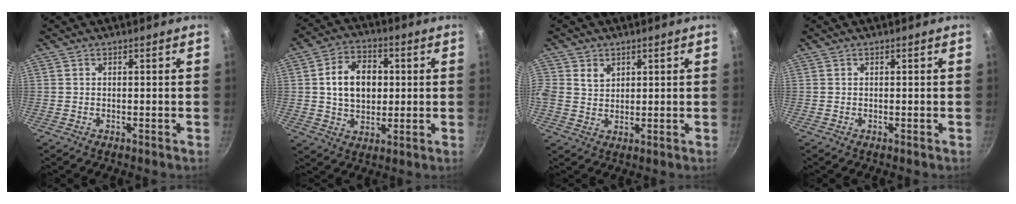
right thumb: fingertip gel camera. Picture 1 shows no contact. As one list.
[{"total": 11.4, "force": [1.3, 8.3, 7.7], "torque": [-0.105, 0.009, 0.019]}, {"total": 4.6, "force": [1.8, 3.7, 2.0], "torque": [-0.027, -0.001, 0.036]}, {"total": 0.0}]